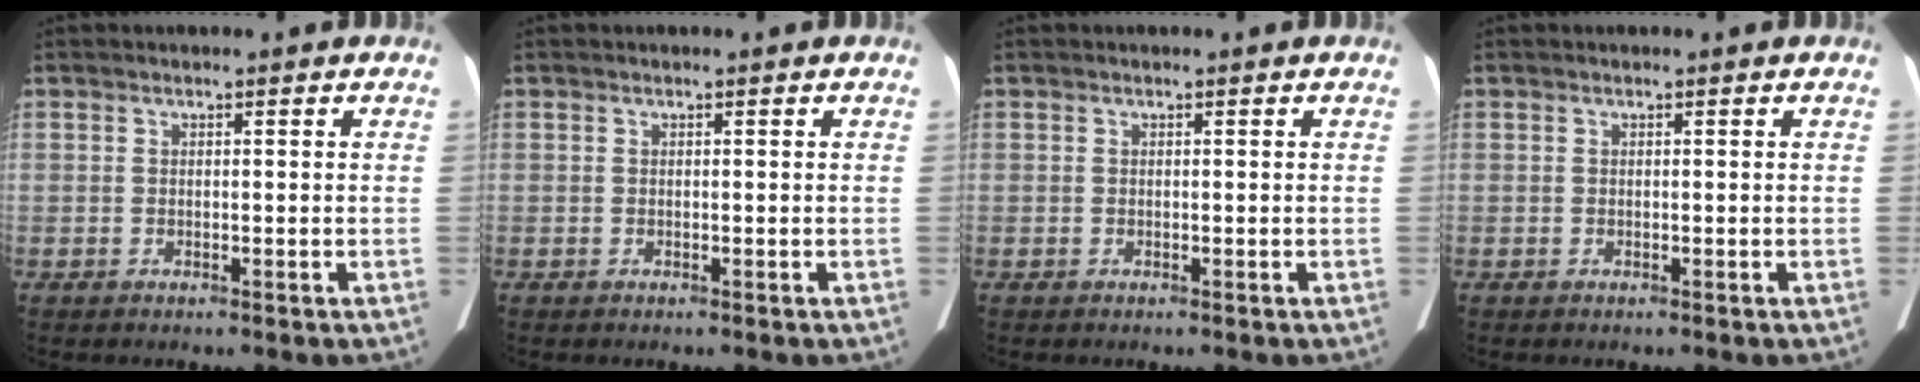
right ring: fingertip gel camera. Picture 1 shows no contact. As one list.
[{"total": 0.0}, {"total": 0.0}, {"total": 0.0}]